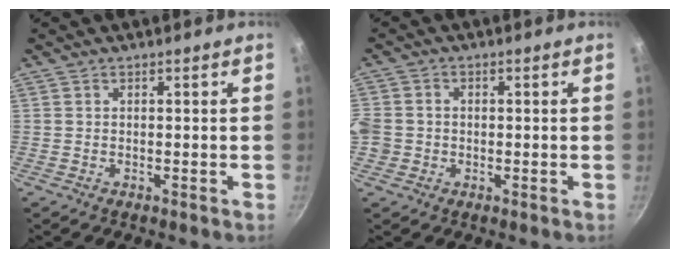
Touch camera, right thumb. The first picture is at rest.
{"total": 6.4, "force": [-0.8, 5.6, 2.9], "torque": [-0.064, 0.012, -0.021]}